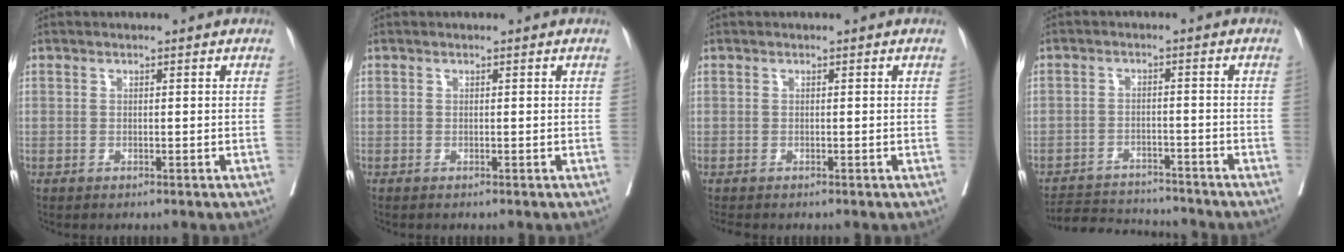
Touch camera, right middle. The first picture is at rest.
{"total": 0.6, "force": [-0.5, -0.1, 0.4], "torque": [-0.006, 0.002, -0.008]}
{"total": 1.1, "force": [-1.0, 0.3, 0.3], "torque": [-0.010, -0.004, -0.018]}
{"total": 7.9, "force": [-7.7, 1.7, 0.5], "torque": [-0.004, 0.007, -0.122]}